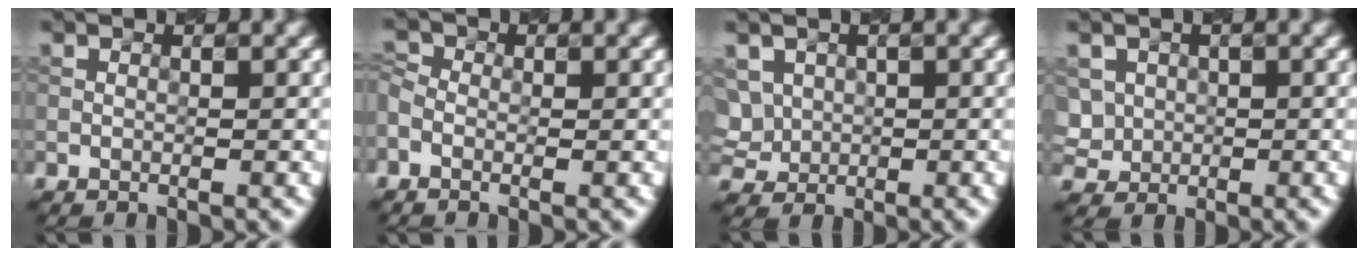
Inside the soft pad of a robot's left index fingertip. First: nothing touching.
{"total": 1.6, "force": [-0.5, 1.2, 0.9], "torque": [-0.025, 0.002, -0.017]}
{"total": 4.9, "force": [0.9, 4.3, 2.2], "torque": [-0.055, 0.020, 0.010]}
{"total": 3.8, "force": [0.3, 3.6, 1.3], "torque": [-0.025, 0.015, 0.004]}